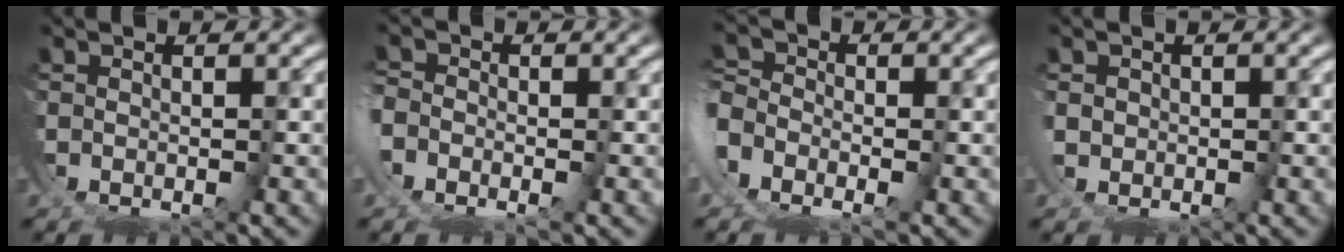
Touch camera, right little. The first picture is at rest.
{"total": 1.3, "force": [-0.9, 0.8, 0.6], "torque": [-0.013, 0.002, -0.021]}
{"total": 3.3, "force": [-1.4, 2.7, 1.3], "torque": [-0.029, -0.002, -0.033]}
{"total": 1.7, "force": [0.2, 1.4, 0.9], "torque": [-0.025, -0.009, 0.009]}